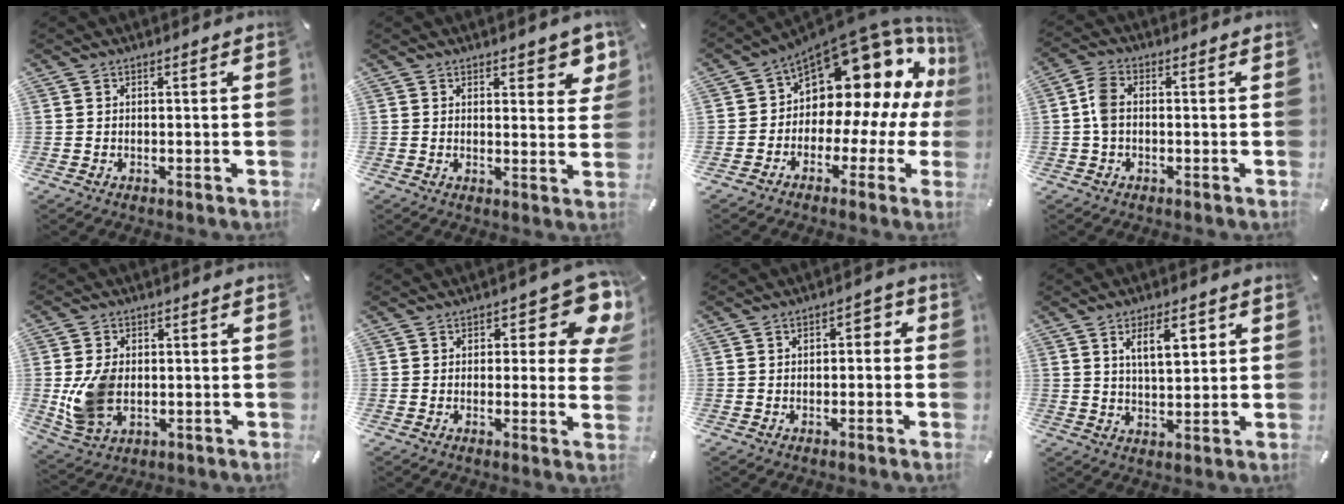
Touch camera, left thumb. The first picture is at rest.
{"total": 5.6, "force": [4.0, 2.8, 2.8], "torque": [-0.018, -0.027, 0.064]}
{"total": 14.6, "force": [6.4, 9.7, 8.7], "torque": [-0.113, -0.076, 0.108]}
{"total": 4.5, "force": [-0.2, 2.8, 3.5], "torque": [-0.077, 0.005, -0.005]}
{"total": 10.0, "force": [-0.6, 7.5, 6.7], "torque": [-0.153, 0.002, -0.008]}
{"total": 10.5, "force": [4.4, 5.0, 8.1], "torque": [-0.087, -0.030, 0.073]}
{"total": 2.6, "force": [-1.1, 1.8, 1.5], "torque": [-0.030, 0.017, -0.027]}
{"total": 8.1, "force": [3.5, 3.8, 6.3], "torque": [-0.094, -0.007, 0.052]}